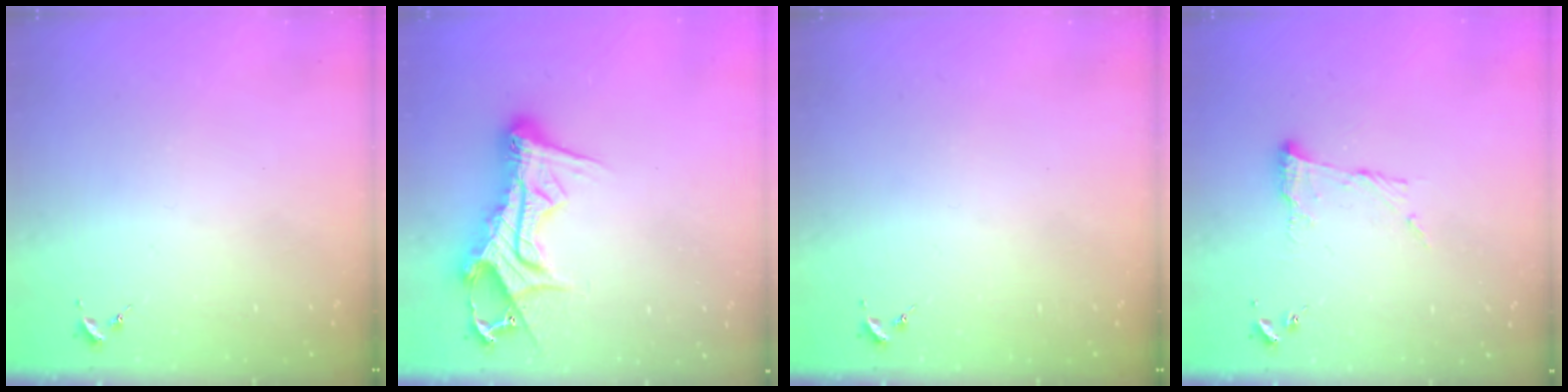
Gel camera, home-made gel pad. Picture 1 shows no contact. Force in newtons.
{"total": 15.4, "press": 15.3, "slide": 1.3}
{"total": 0.0}
{"total": 10.7, "press": 10.7, "slide": 0.3}